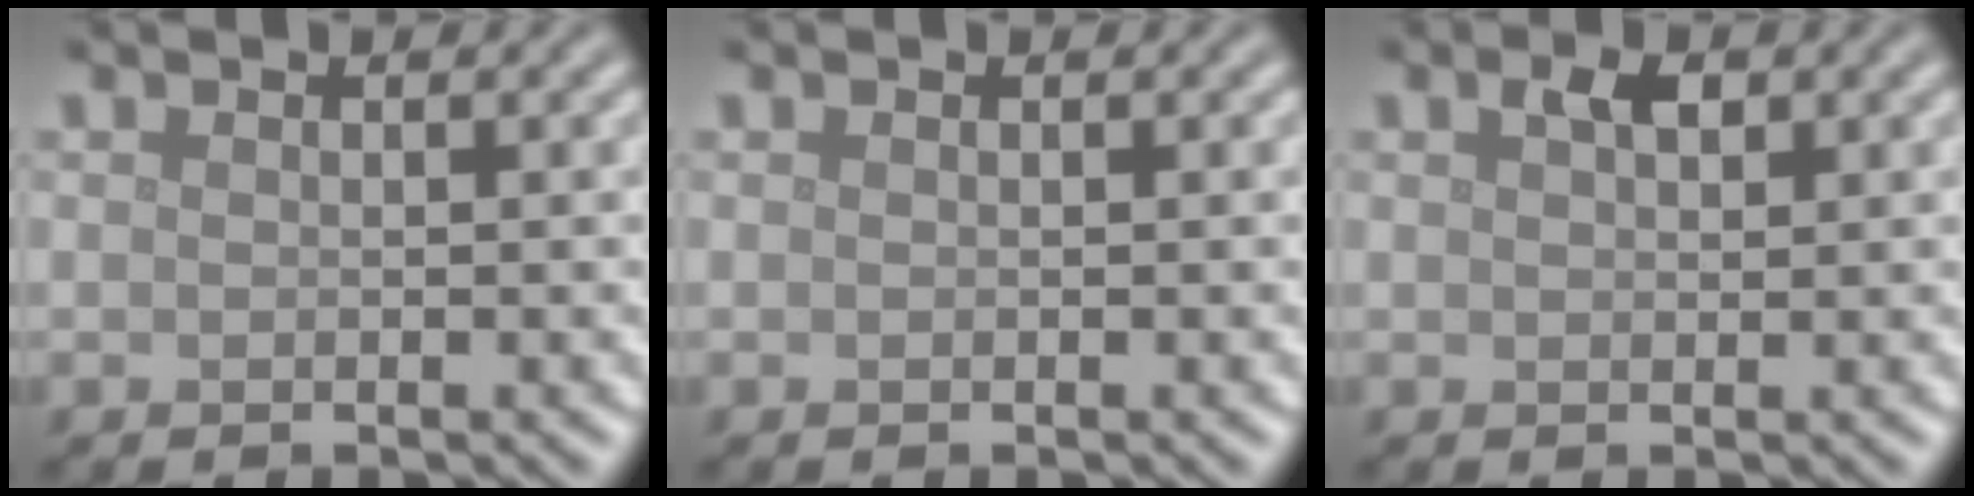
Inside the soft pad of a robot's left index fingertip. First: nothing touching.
{"total": 0.0}
{"total": 1.7, "force": [0.9, 0.8, 1.2], "torque": [-0.021, 0.002, 0.017]}